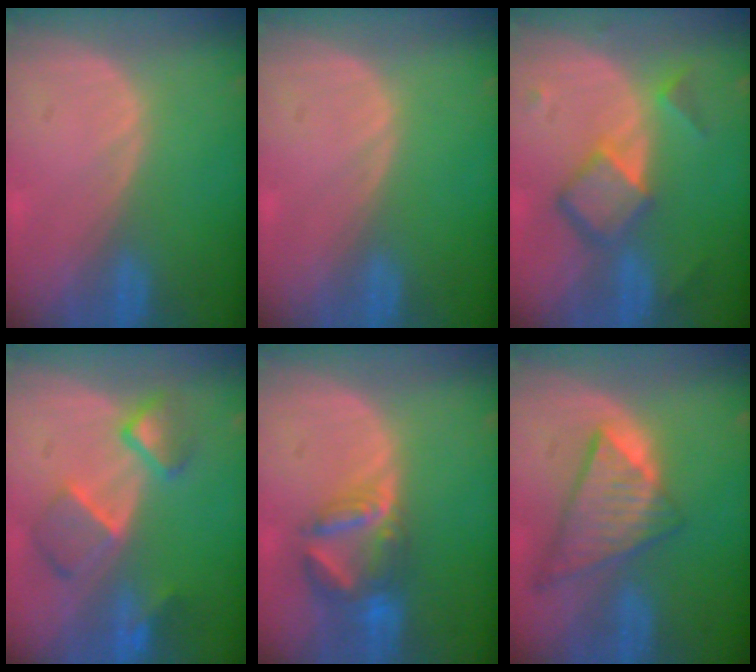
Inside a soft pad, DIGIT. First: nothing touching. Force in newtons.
{"total": 0.0}
{"total": 6.9, "press": 6.0, "slide": 3.5}
{"total": 6.9, "press": 6.7, "slide": 1.6}
{"total": 6.9, "press": 6.3, "slide": 2.9}
{"total": 8.9, "press": 7.7, "slide": 4.4}